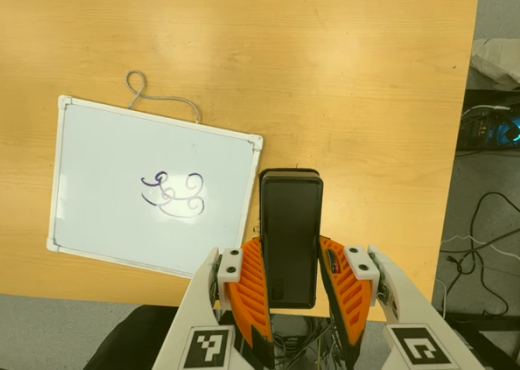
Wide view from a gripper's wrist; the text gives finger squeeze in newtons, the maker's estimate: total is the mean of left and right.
{"total": 4.5, "left": 3.2, "right": 5.8}